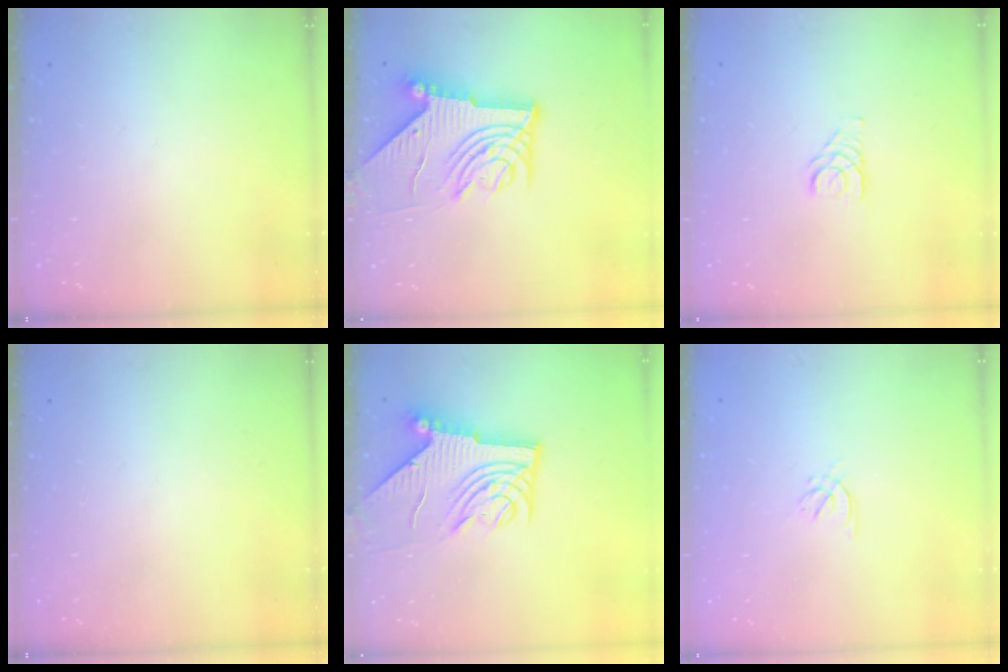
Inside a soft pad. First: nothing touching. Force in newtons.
{"total": 12.2, "press": 12.1, "slide": 1.3}
{"total": 2.9, "press": 2.9, "slide": 0.3}
{"total": 0.0}
{"total": 10.2, "press": 10.1, "slide": 1.1}
{"total": 2.2, "press": 2.1, "slide": 0.7}